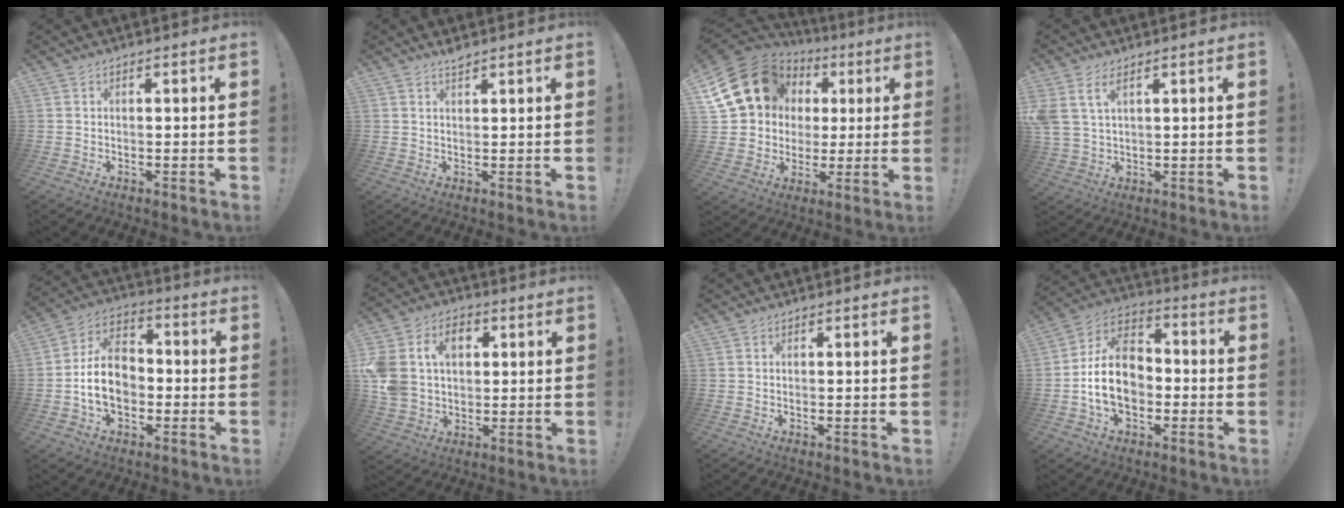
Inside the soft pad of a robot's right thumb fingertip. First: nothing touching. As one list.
[{"total": 1.9, "force": [1.7, 0.1, 0.7], "torque": [-0.007, -0.009, 0.030]}, {"total": 20.5, "force": [7.0, 16.4, 10.0], "torque": [-0.168, -0.023, 0.155]}, {"total": 5.9, "force": [3.1, 3.0, 4.1], "torque": [-0.083, -0.011, 0.062]}, {"total": 13.8, "force": [-2.2, 9.8, 9.5], "torque": [-0.166, 0.019, -0.036]}, {"total": 15.2, "force": [3.7, 11.9, 8.6], "torque": [-0.158, -0.006, 0.071]}, {"total": 0.0}, {"total": 16.8, "force": [-2.1, 12.0, 11.6], "torque": [-0.195, 0.018, -0.026]}]